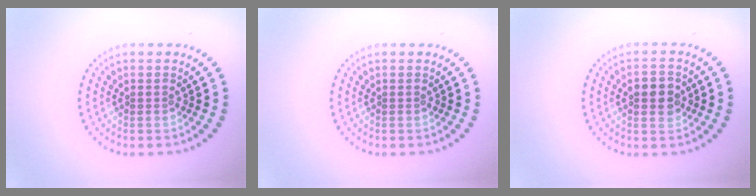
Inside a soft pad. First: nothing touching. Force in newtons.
{"total": 0.0}
{"total": 2.7, "press": 2.7, "slide": 0.3}